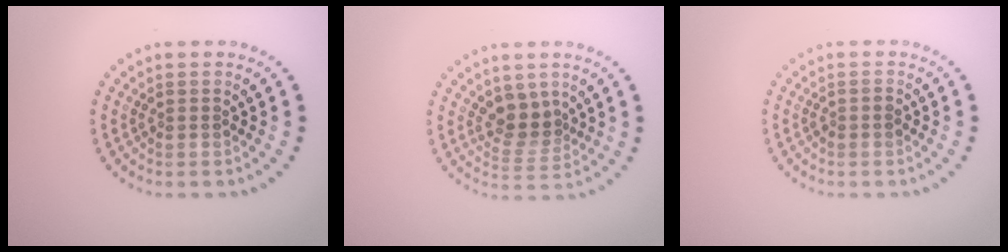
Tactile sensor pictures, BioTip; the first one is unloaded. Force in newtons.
{"total": 2.7, "press": 2.1, "slide": 1.7}
{"total": 0.8, "press": 0.7, "slide": 0.3}